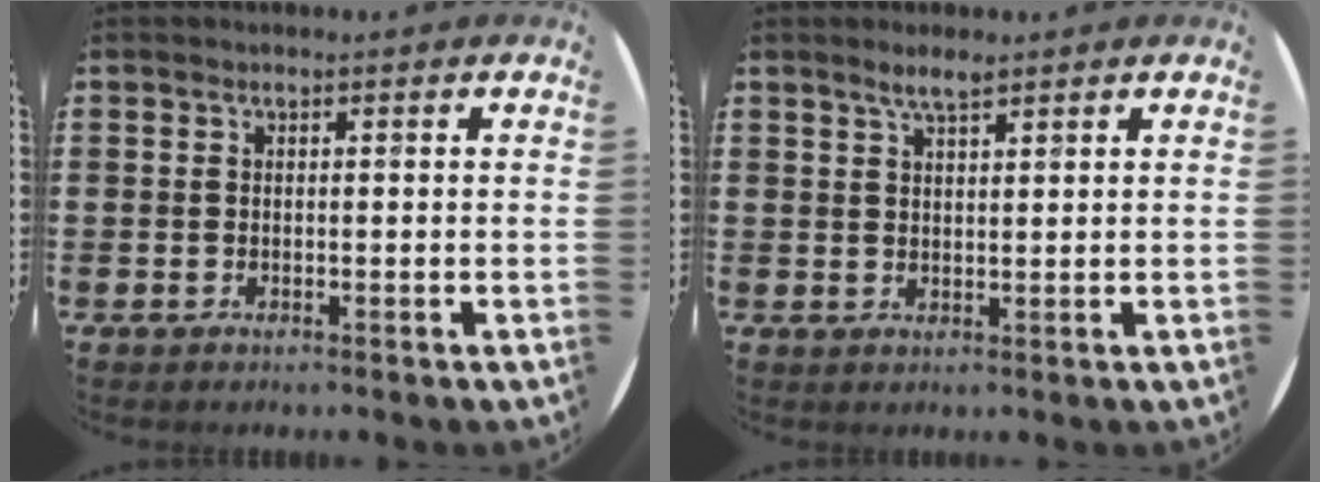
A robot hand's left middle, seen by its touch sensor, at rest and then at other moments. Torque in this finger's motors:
{"motor_torque": [0.34, -0.26, 0.06, 0.06]}